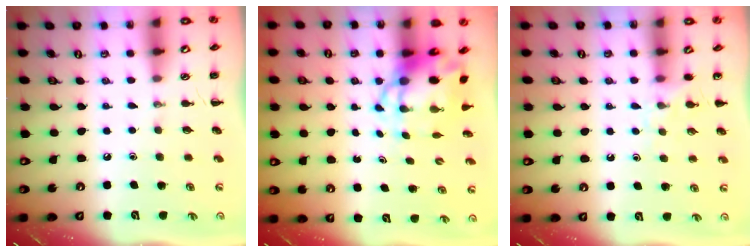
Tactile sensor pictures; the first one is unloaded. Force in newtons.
{"total": 6.1, "press": 5.8, "slide": 1.9}
{"total": 6.0, "press": 5.7, "slide": 1.9}